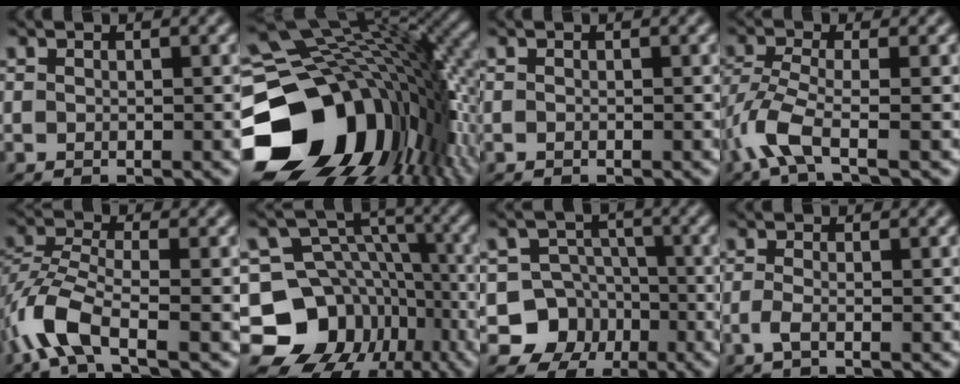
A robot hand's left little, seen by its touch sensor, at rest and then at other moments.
{"total": 18.3, "force": [-6.7, 13.1, 10.9], "torque": [-0.237, -0.030, -0.111]}
{"total": 0.0}
{"total": 4.4, "force": [-2.6, 0.9, 3.5], "torque": [-0.090, -0.005, -0.063]}
{"total": 5.4, "force": [-3.2, 1.7, 4.0], "torque": [-0.097, -0.001, -0.078]}
{"total": 12.6, "force": [-5.9, 10.1, 4.7], "torque": [-0.088, 0.017, -0.106]}
{"total": 8.5, "force": [-3.6, 7.7, 1.1], "torque": [-0.007, 0.000, -0.085]}
{"total": 1.4, "force": [-0.8, 0.1, 1.1], "torque": [-0.028, -0.003, -0.019]}